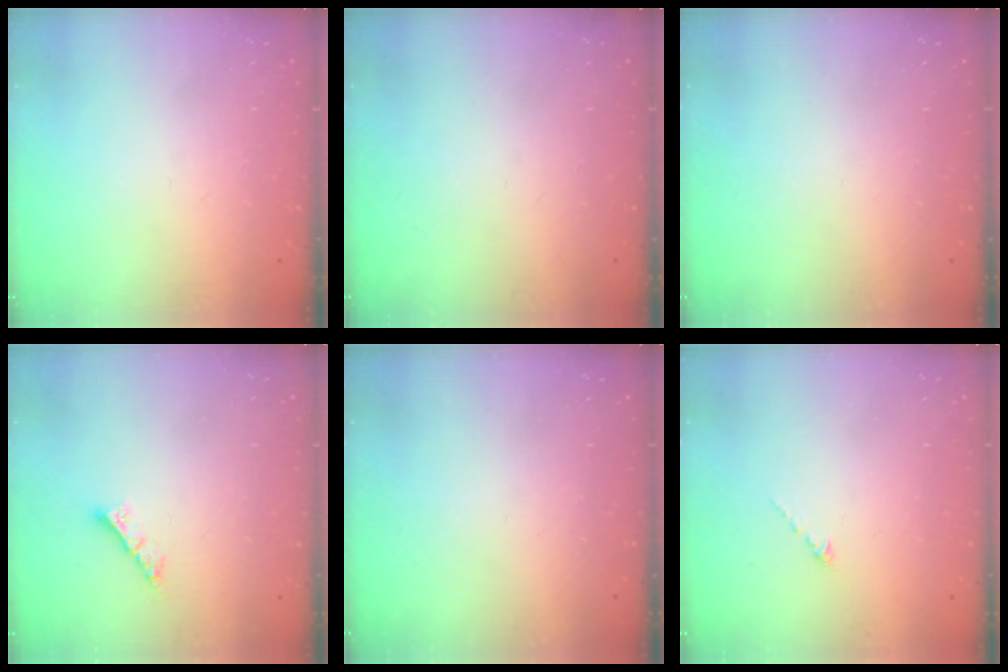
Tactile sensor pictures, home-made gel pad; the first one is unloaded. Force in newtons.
{"total": 0.0}
{"total": 0.0}
{"total": 3.0, "press": 3.0, "slide": 0.1}
{"total": 0.0}
{"total": 0.0}